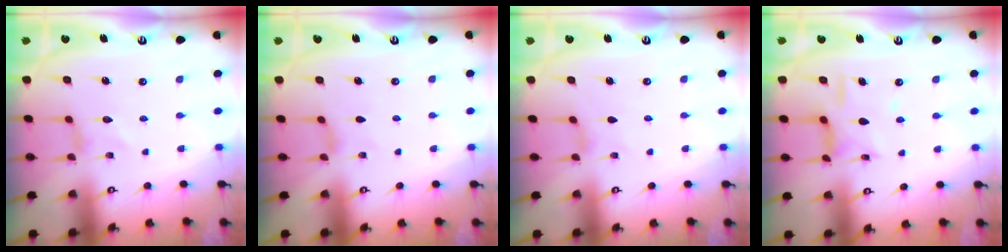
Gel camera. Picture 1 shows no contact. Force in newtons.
{"total": 0.0}
{"total": 2.0, "press": 2.0, "slide": 0.2}
{"total": 10.0, "press": 10.0, "slide": 0.8}